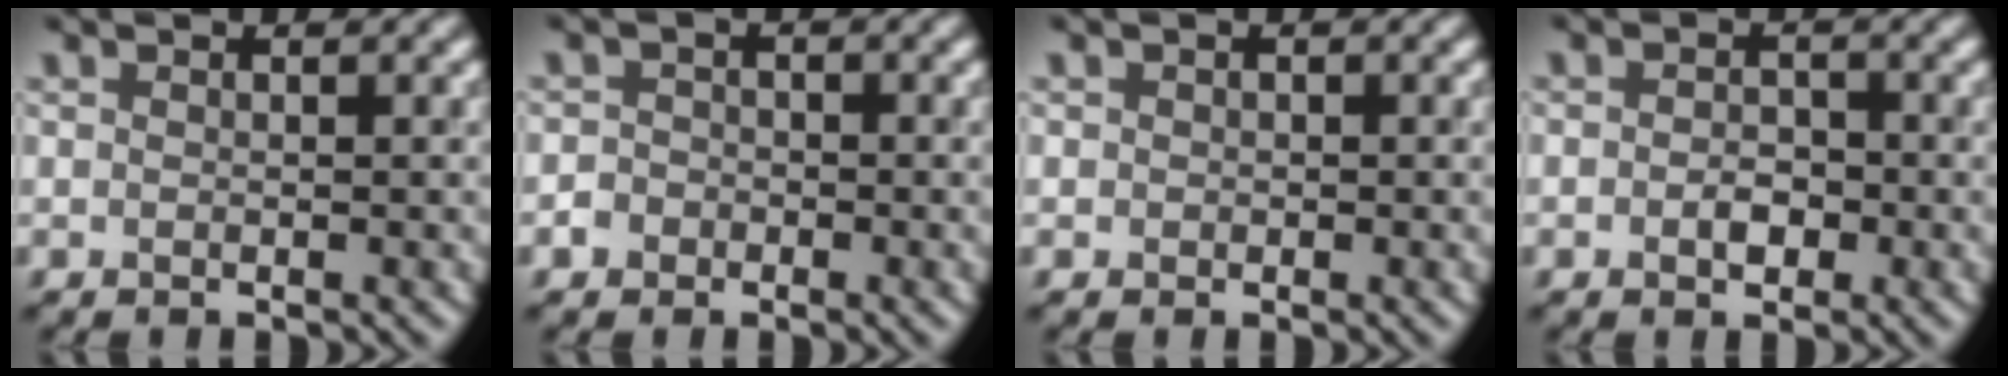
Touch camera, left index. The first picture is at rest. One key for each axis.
{"total": 1.5, "fx": -1.0, "fy": 1.1, "fz": -0.1, "tx": 0.010, "ty": 0.001, "tz": -0.013}
{"total": 0.6, "fx": -0.1, "fy": 0.5, "fz": -0.4, "tx": 0.009, "ty": -0.005, "tz": 0.001}
{"total": 1.4, "fx": -0.7, "fy": 0.9, "fz": 0.8, "tx": -0.019, "ty": -0.004, "tz": -0.009}